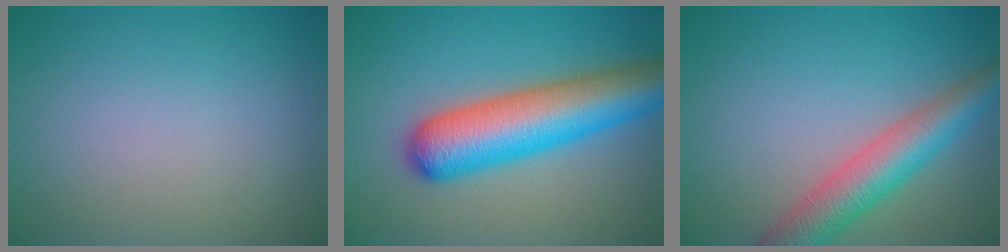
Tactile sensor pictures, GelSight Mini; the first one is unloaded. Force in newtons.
{"total": 9.2, "press": 9.2, "slide": 0.3}
{"total": 5.7, "press": 5.7, "slide": 0.2}